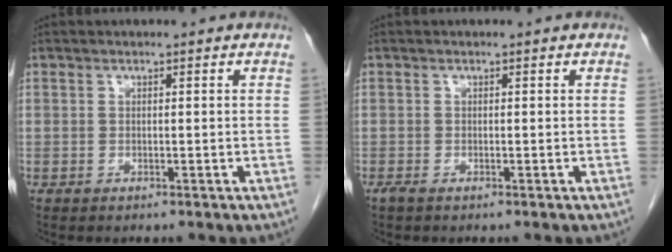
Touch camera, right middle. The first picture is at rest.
{"total": 0.7, "force": [-0.5, 0.1, 0.4], "torque": [-0.012, -0.003, -0.010]}